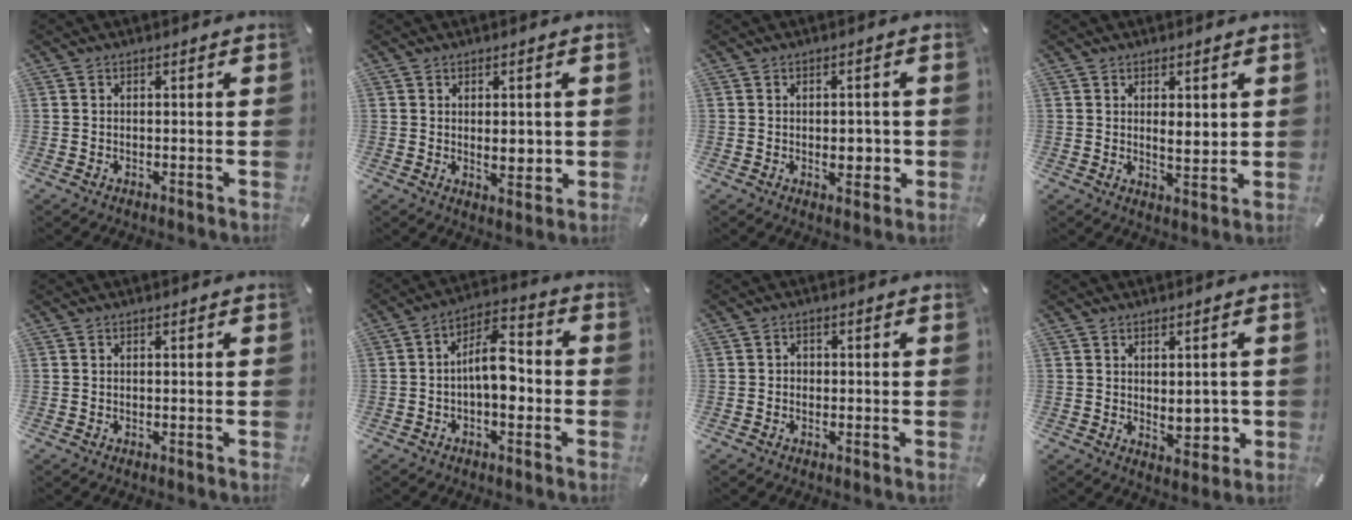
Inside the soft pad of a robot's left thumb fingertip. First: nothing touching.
{"total": 4.0, "force": [0.5, 2.5, 3.1], "torque": [-0.036, -0.005, 0.005]}
{"total": 4.4, "force": [-0.5, 2.9, 3.2], "torque": [-0.034, -0.005, -0.013]}
{"total": 3.6, "force": [1.3, 1.9, 2.7], "torque": [-0.032, -0.008, 0.019]}
{"total": 0.0}
{"total": 9.7, "force": [-1.9, 4.9, 8.2], "torque": [-0.141, 0.013, -0.033]}
{"total": 1.7, "force": [-0.8, 1.4, 0.5], "torque": [-0.008, 0.007, -0.018]}
{"total": 4.6, "force": [0.5, 3.1, 3.4], "torque": [-0.030, -0.006, 0.006]}